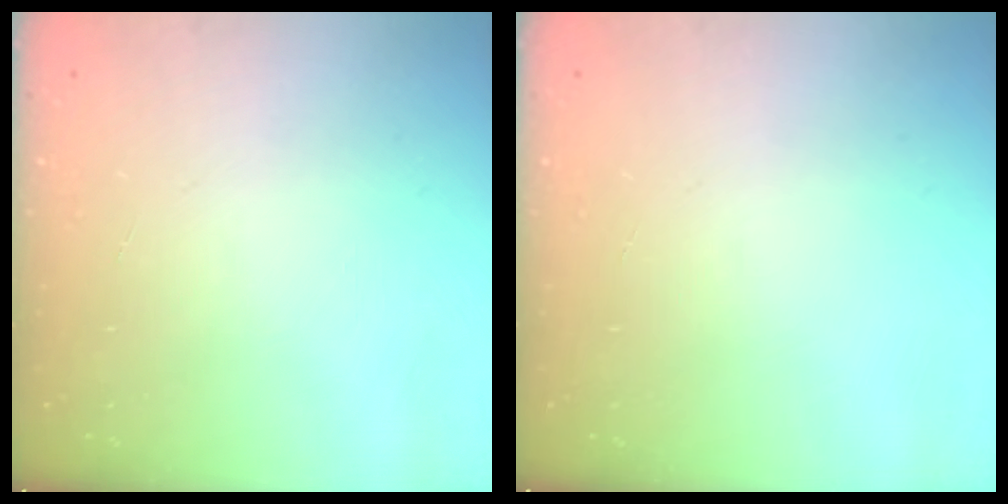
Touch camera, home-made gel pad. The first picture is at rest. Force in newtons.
{"total": 0.0}